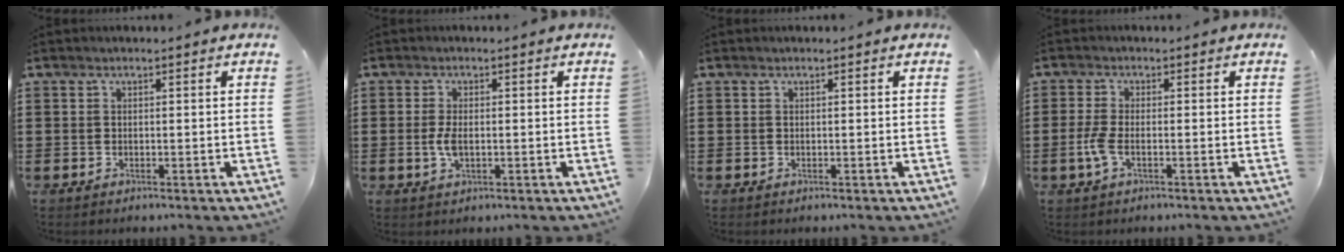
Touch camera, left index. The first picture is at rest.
{"total": 3.2, "force": [-0.1, 1.5, 2.8], "torque": [-0.070, -0.003, -0.007]}
{"total": 0.0}
{"total": 3.3, "force": [-1.0, 1.1, 2.9], "torque": [-0.079, -0.008, -0.024]}